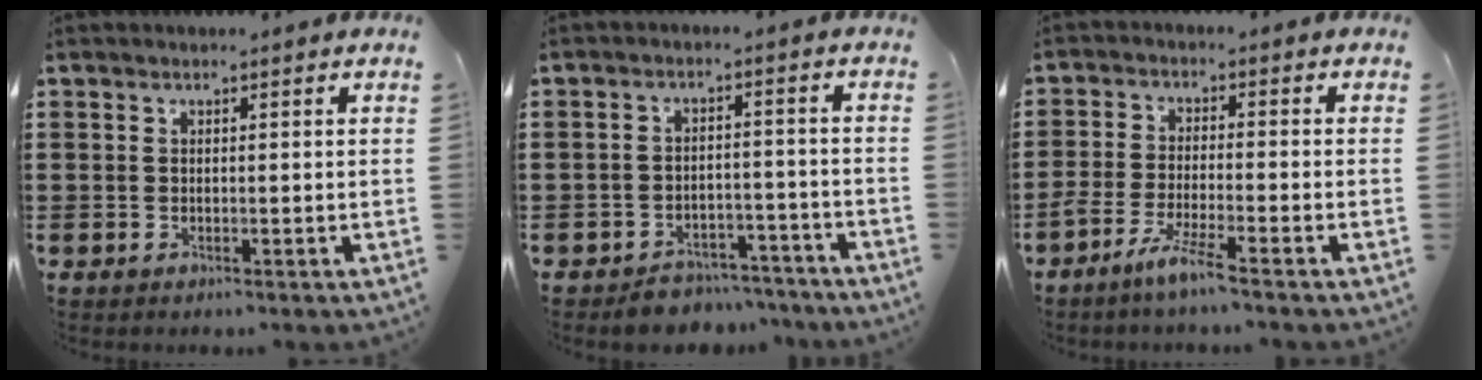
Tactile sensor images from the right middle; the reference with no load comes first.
{"total": 3.9, "force": [-3.8, 0.8, -0.1], "torque": [-0.005, 0.006, -0.080]}
{"total": 5.0, "force": [-3.8, -0.3, 3.2], "torque": [-0.072, -0.015, -0.074]}